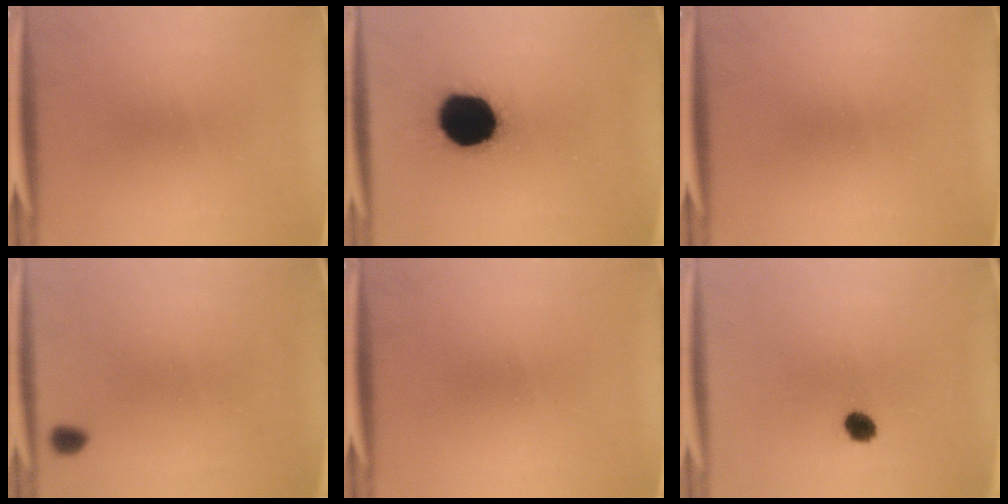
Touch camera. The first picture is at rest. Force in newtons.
{"total": 19.7}
{"total": 0.0}
{"total": 1.3}
{"total": 0.0}
{"total": 2.9}